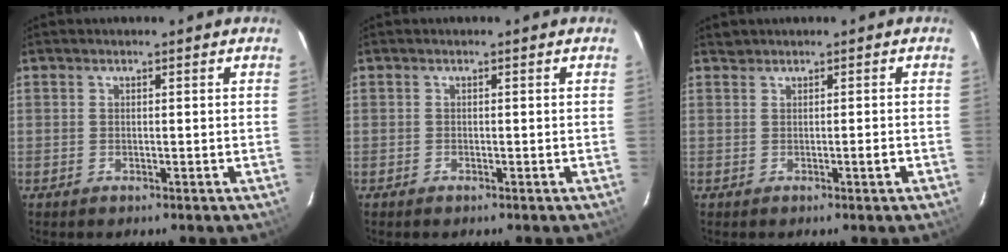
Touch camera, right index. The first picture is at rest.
{"total": 0.0}
{"total": 0.6, "force": [-0.1, 0.2, 0.6], "torque": [-0.008, 0.000, -0.001]}